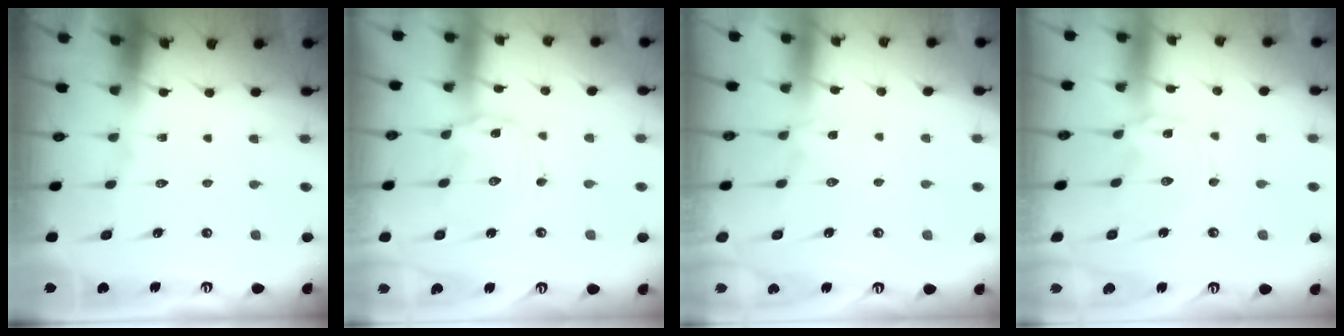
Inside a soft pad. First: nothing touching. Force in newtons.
{"total": 2.0, "press": 2.0, "slide": 0.2}
{"total": 1.2, "press": 1.2, "slide": 0.4}
{"total": 0.0}